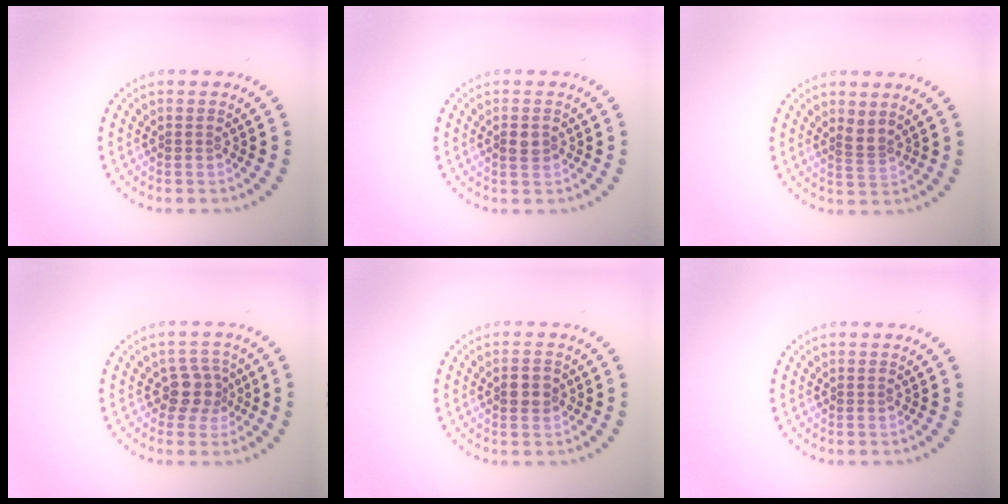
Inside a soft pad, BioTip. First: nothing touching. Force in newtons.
{"total": 1.4, "press": 1.4, "slide": 0.1}
{"total": 1.3, "press": 0.8, "slide": 1.0}
{"total": 2.7, "press": 2.2, "slide": 1.6}
{"total": 2.4, "press": 2.4, "slide": 0.1}
{"total": 0.0}